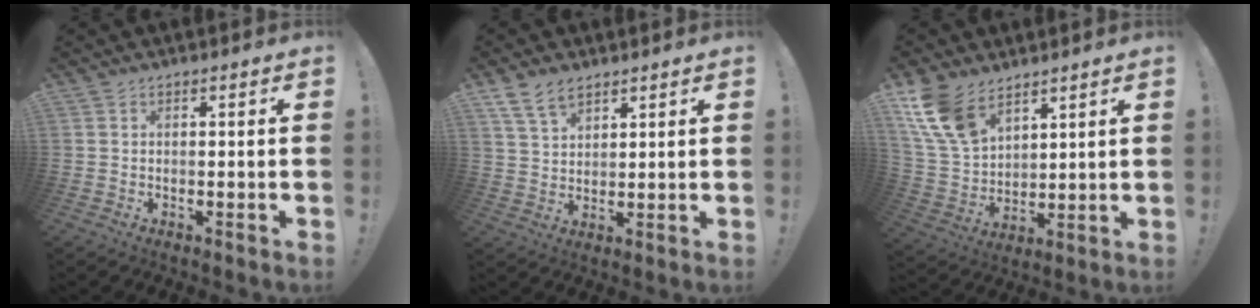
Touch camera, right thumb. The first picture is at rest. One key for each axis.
{"total": 8.0, "fx": 5.5, "fy": 4.4, "fz": 3.8, "tx": -0.070, "ty": -0.018, "tz": 0.108}
{"total": 14.7, "fx": 9.4, "fy": 8.4, "fz": 7.5, "tx": -0.157, "ty": -0.048, "tz": 0.185}